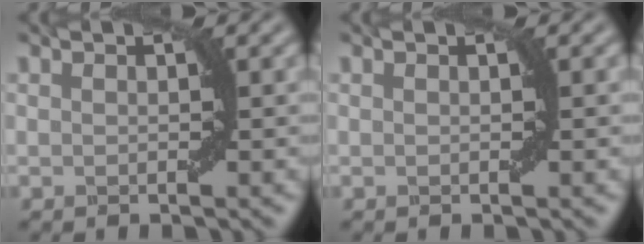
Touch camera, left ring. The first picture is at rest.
{"total": 0.0}